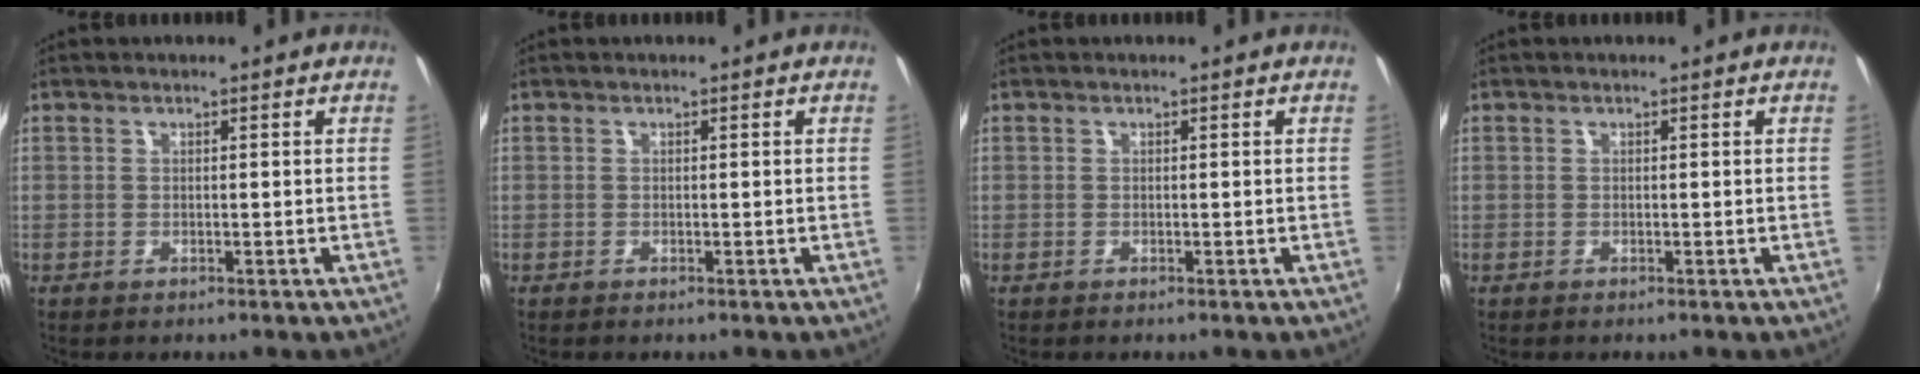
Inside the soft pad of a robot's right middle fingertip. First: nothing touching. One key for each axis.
{"total": 0.0}
{"total": 0.0}
{"total": 0.0}